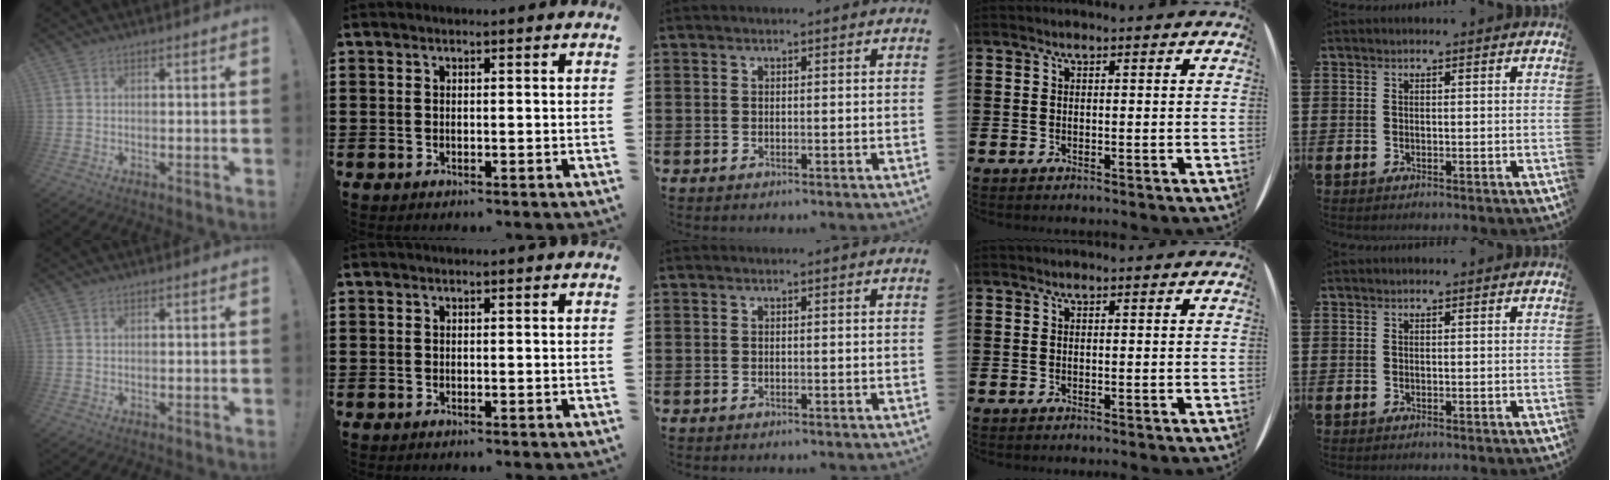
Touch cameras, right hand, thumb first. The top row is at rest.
{"thumb": {"total": 0.5, "force": [0.4, 0.3, 0.3], "torque": [-0.005, 0.001, 0.007]}}